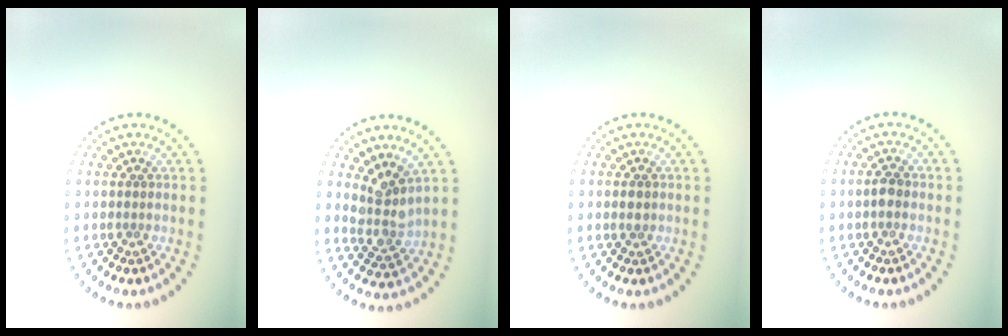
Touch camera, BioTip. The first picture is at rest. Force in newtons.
{"total": 3.1, "press": 2.5, "slide": 1.9}
{"total": 1.2, "press": 1.2, "slide": 0.1}
{"total": 1.2, "press": 1.2, "slide": 0.1}